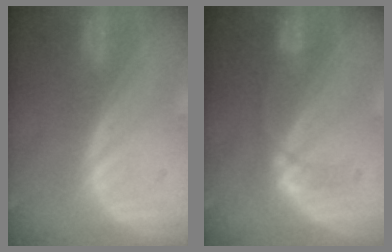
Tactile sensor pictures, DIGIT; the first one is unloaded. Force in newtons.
{"total": 3.0, "press": 3.0, "slide": 0.3}